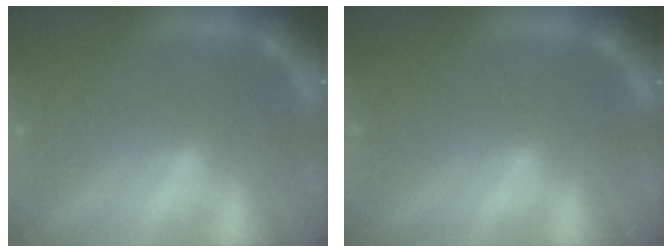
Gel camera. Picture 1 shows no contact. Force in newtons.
{"total": 0.0}